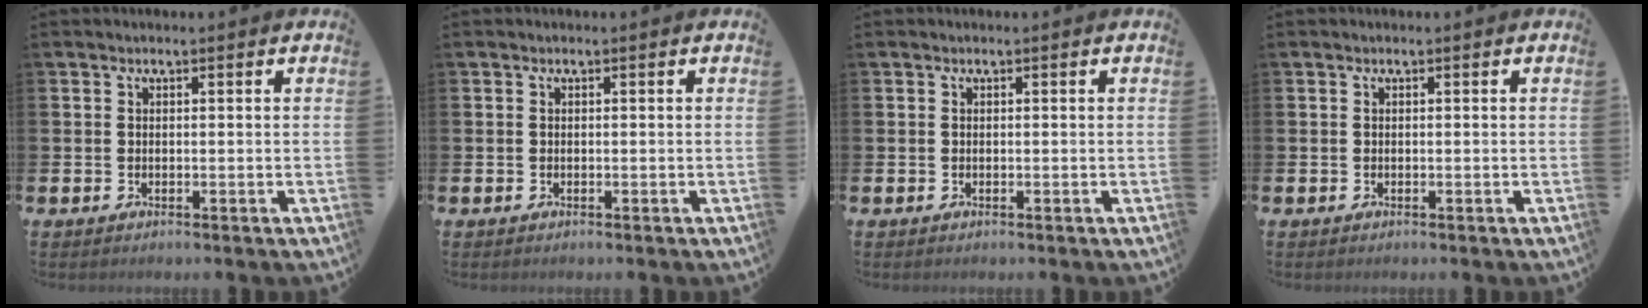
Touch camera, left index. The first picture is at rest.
{"total": 0.0}
{"total": 0.0}
{"total": 0.0}